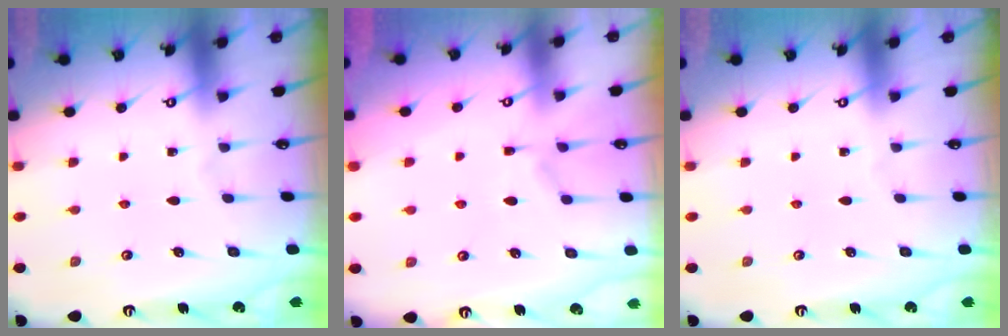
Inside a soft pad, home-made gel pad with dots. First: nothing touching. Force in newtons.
{"total": 1.4, "press": 0.1, "slide": 1.4}
{"total": 0.0}